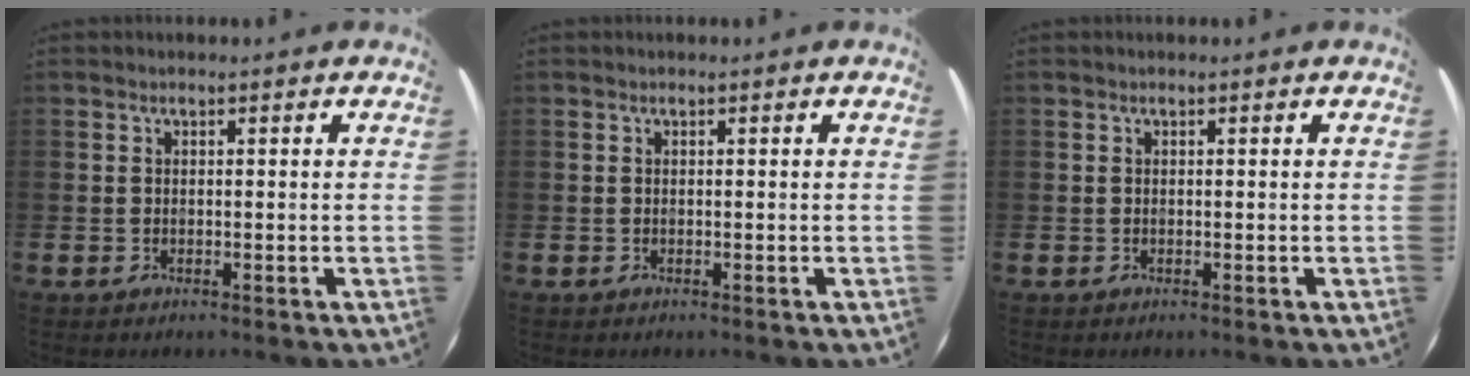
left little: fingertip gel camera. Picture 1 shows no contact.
{"total": 0.0}
{"total": 0.0}